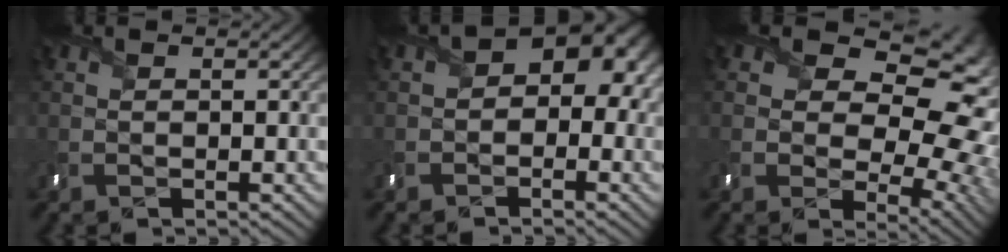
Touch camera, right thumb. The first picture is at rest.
{"total": 7.6, "force": [0.0, 5.2, 5.6], "torque": [-0.066, 0.008, -0.015]}
{"total": 16.1, "force": [4.1, 10.6, 11.4], "torque": [-0.147, 0.006, 0.087]}